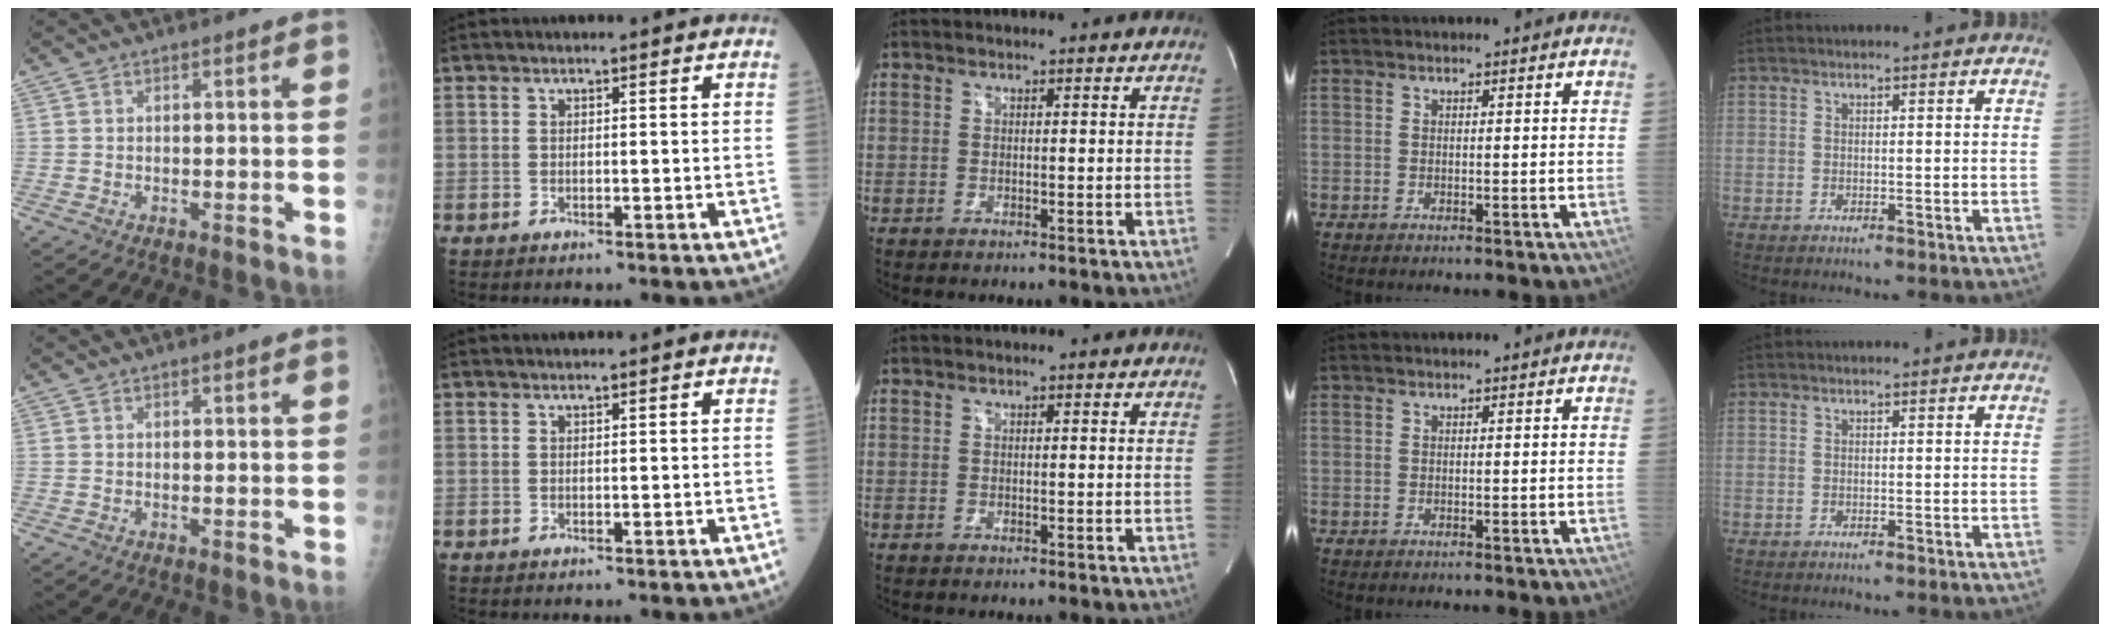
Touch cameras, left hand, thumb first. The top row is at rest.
{"thumb": {"total": 0.6, "force": [0.4, 0.0, 0.5], "torque": [-0.007, -0.001, 0.007]}, "index": {"total": 1.0, "force": [0.9, 0.0, 0.4], "torque": [-0.005, 0.011, 0.016]}}